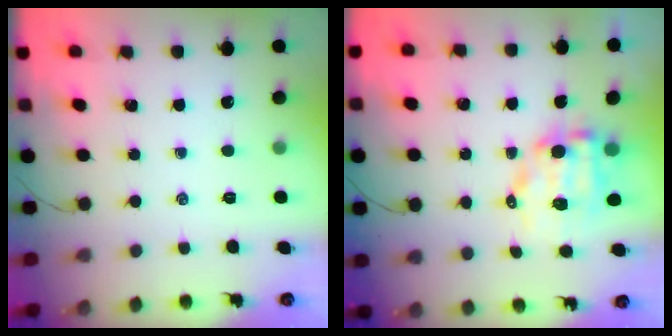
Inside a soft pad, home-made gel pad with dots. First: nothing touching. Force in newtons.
{"total": 8.6, "press": 8.3, "slide": 2.1}